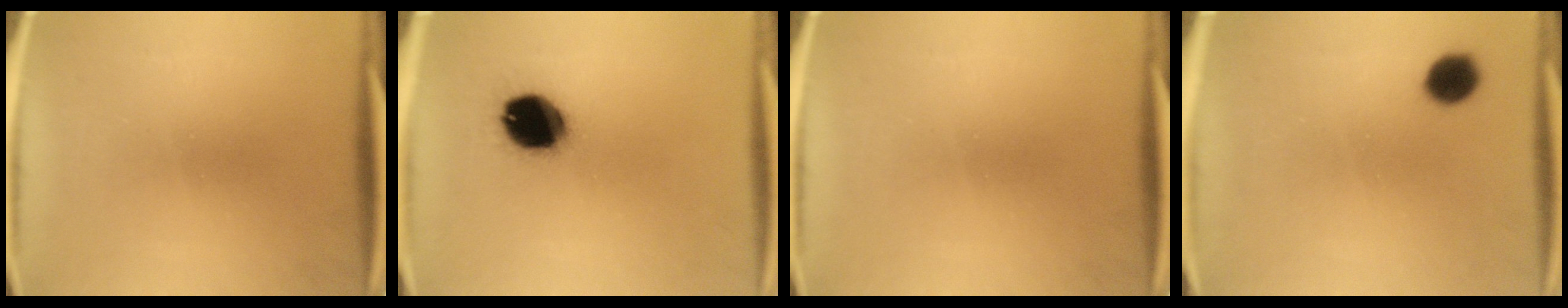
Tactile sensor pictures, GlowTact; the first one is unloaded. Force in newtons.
{"total": 14.3}
{"total": 0.0}
{"total": 5.5}